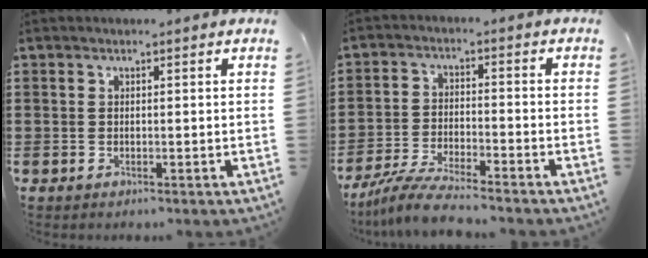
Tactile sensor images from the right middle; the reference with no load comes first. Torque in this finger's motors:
{"motor_torque": [1.07, -0.44, 0.34, 0.06]}